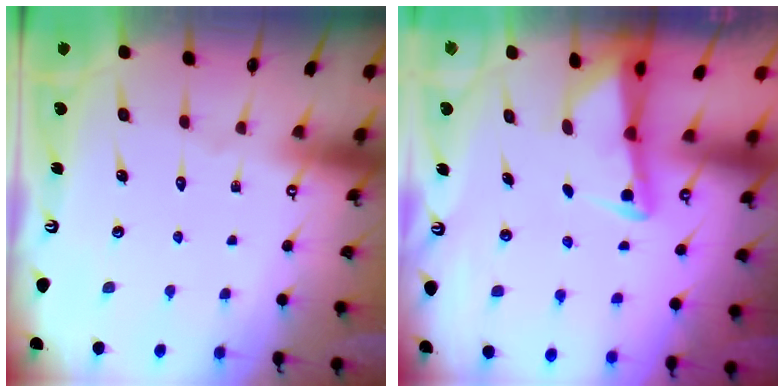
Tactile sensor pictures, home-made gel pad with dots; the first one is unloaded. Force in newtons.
{"total": 2.3, "press": 2.3, "slide": 0.3}